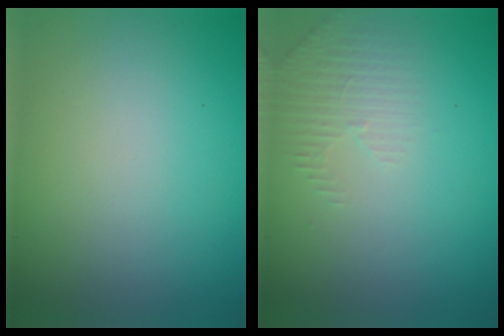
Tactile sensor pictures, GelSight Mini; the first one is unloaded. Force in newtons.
{"total": 1.9, "press": 1.8, "slide": 0.6}